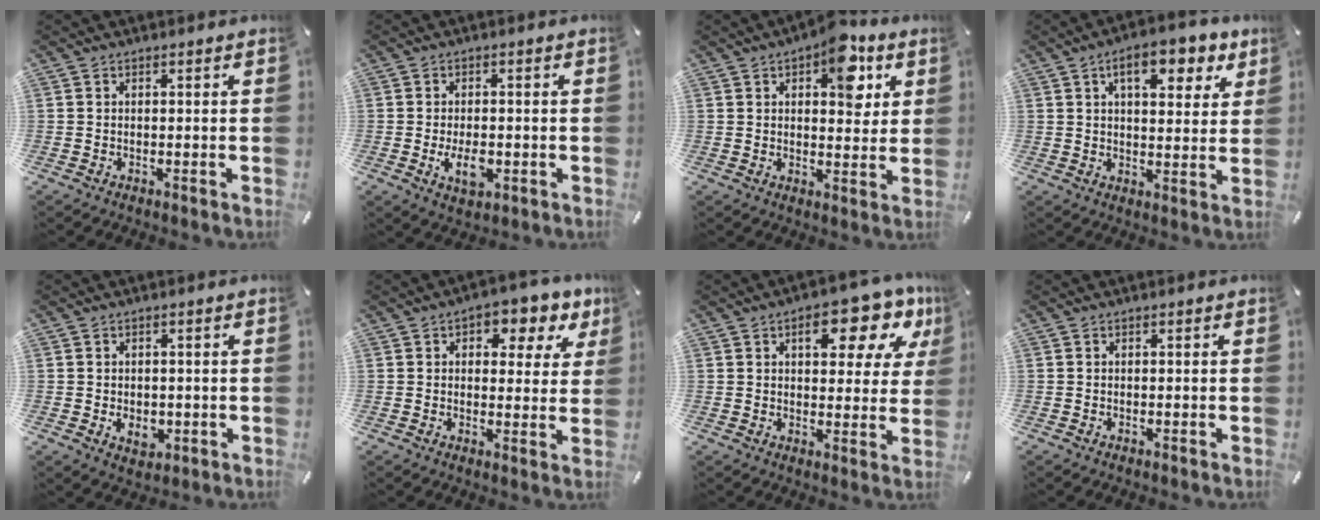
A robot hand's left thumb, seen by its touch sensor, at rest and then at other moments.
{"total": 5.6, "force": [-1.4, 3.1, 4.4], "torque": [-0.091, -0.005, -0.028]}
{"total": 11.4, "force": [5.1, 6.0, 8.2], "torque": [-0.093, -0.019, 0.083]}
{"total": 10.4, "force": [5.7, 5.1, 7.0], "torque": [-0.089, -0.018, 0.091]}
{"total": 3.9, "force": [-0.6, 3.0, 2.3], "torque": [-0.030, -0.004, -0.012]}
{"total": 7.0, "force": [3.2, 4.7, 4.1], "torque": [-0.045, -0.017, 0.049]}
{"total": 14.2, "force": [7.0, 7.1, 10.1], "torque": [-0.113, -0.035, 0.109]}
{"total": 0.0}